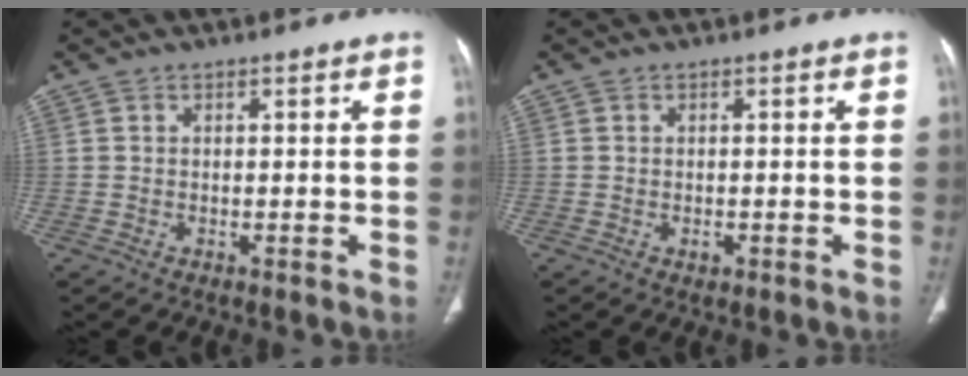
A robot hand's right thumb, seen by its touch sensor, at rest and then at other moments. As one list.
[{"total": 0.9, "force": [-0.3, 0.6, 0.5], "torque": [-0.004, 0.001, -0.003]}]